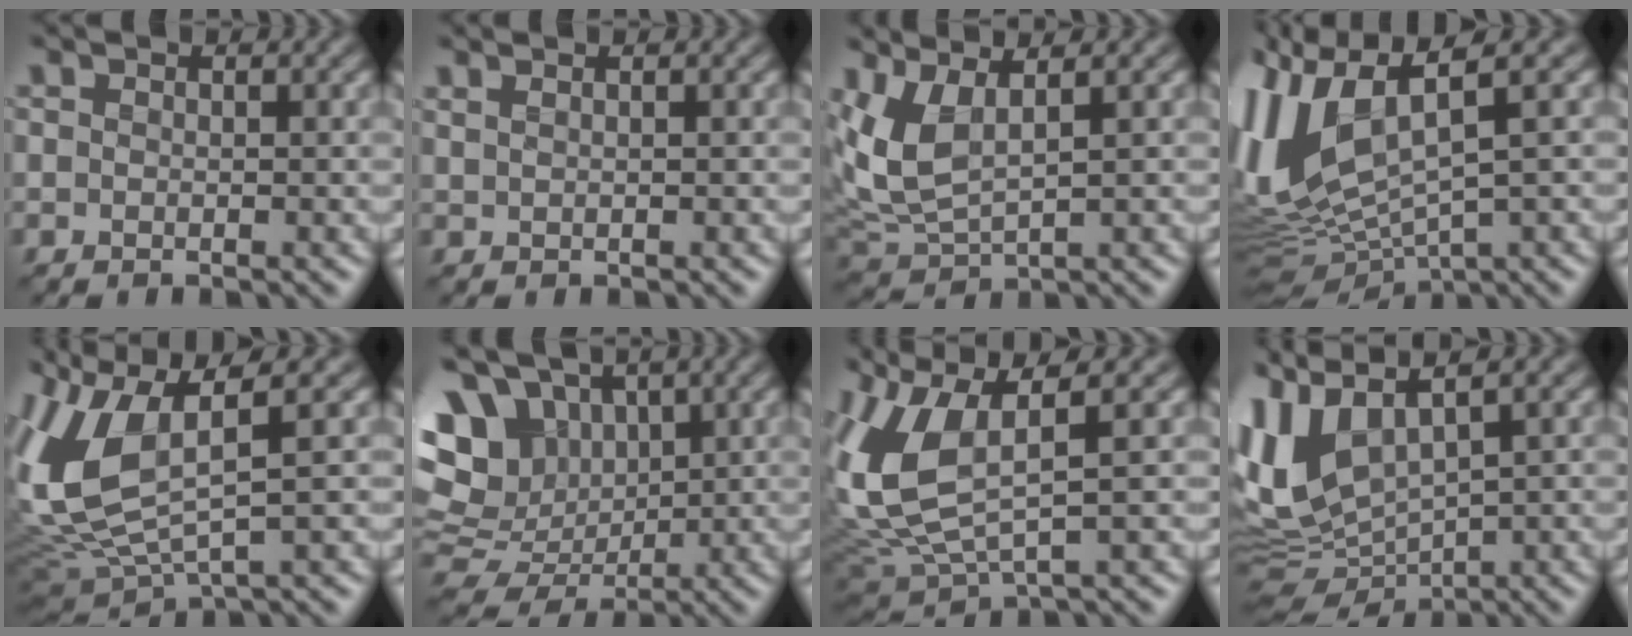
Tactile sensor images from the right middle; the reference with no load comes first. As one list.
[{"total": 0.6, "force": [0.5, 0.0, 0.4], "torque": [-0.008, 0.001, 0.013]}, {"total": 4.0, "force": [1.6, 1.3, 3.4], "torque": [-0.093, -0.004, 0.042]}, {"total": 10.4, "force": [1.5, 4.1, 9.5], "torque": [-0.224, -0.005, 0.037]}, {"total": 9.5, "force": [1.1, 3.8, 8.6], "torque": [-0.216, -0.010, 0.022]}, {"total": 11.3, "force": [2.7, 9.0, 6.3], "torque": [-0.120, 0.018, 0.026]}, {"total": 8.8, "force": [2.1, 3.4, 7.8], "torque": [-0.196, -0.002, 0.041]}, {"total": 7.7, "force": [1.5, 3.8, 6.6], "torque": [-0.167, -0.006, 0.041]}]